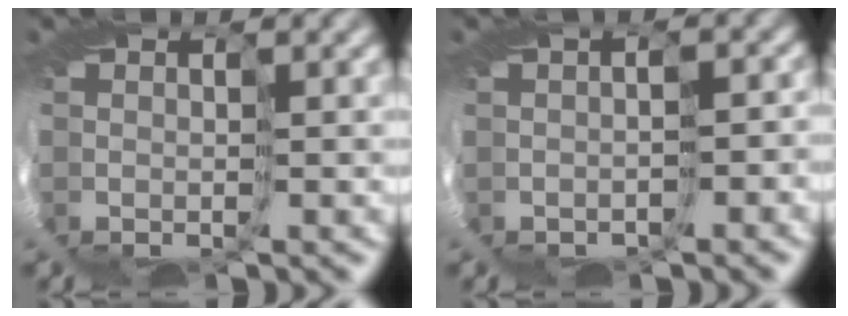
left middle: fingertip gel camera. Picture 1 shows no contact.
{"total": 2.6, "force": [-1.2, 1.6, 1.7], "torque": [-0.013, -0.006, 0.004]}